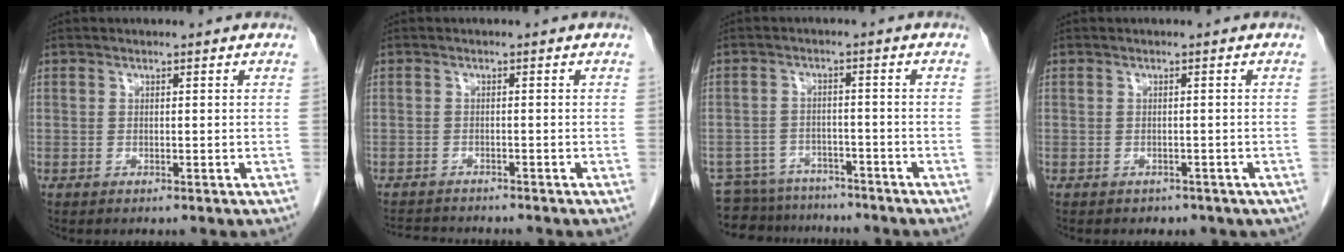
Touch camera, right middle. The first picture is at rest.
{"total": 5.0, "force": [-4.8, 0.7, 1.2], "torque": [-0.015, -0.009, -0.074]}
{"total": 10.2, "force": [-9.5, 3.7, 1.1], "torque": [-0.024, 0.010, -0.133]}
{"total": 4.0, "force": [-3.1, 2.3, 1.0], "torque": [-0.015, 0.005, -0.028]}